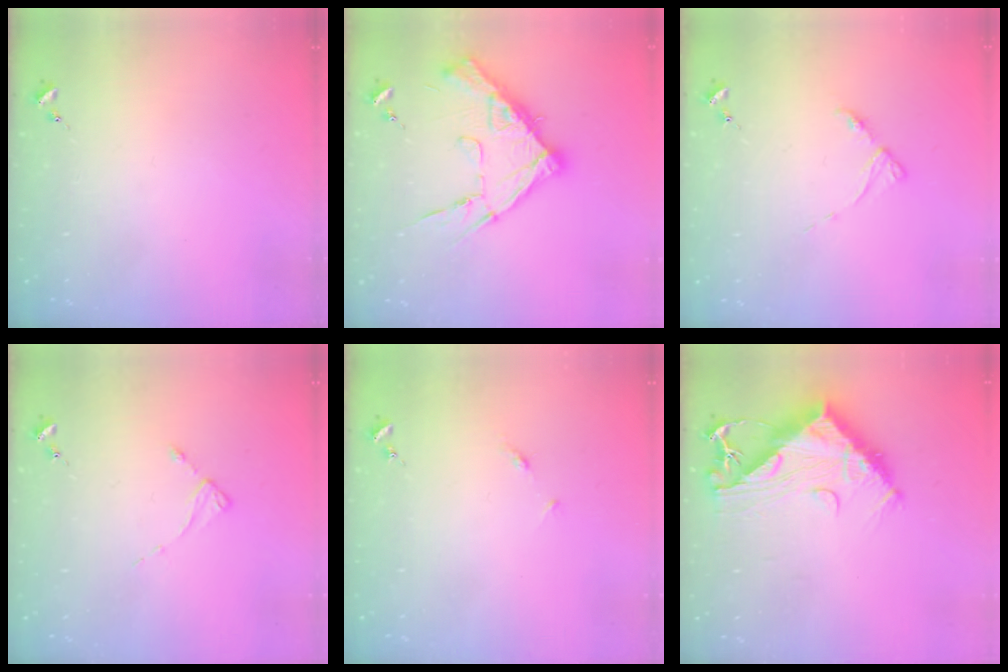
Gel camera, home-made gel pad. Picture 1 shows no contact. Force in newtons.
{"total": 15.4, "press": 15.4, "slide": 0.4}
{"total": 4.5, "press": 4.5, "slide": 0.5}
{"total": 2.1, "press": 2.0, "slide": 0.4}
{"total": 3.9, "press": 3.8, "slide": 0.5}
{"total": 14.1, "press": 14.0, "slide": 1.3}